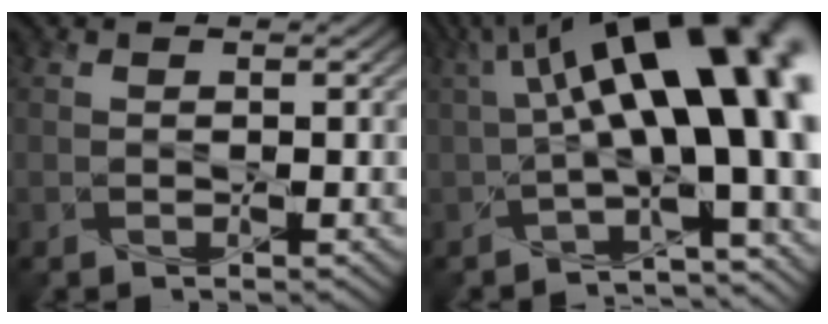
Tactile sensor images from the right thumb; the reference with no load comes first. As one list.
[{"total": 16.5, "force": [1.5, 6.1, 15.2], "torque": [-0.210, 0.019, 0.027]}]